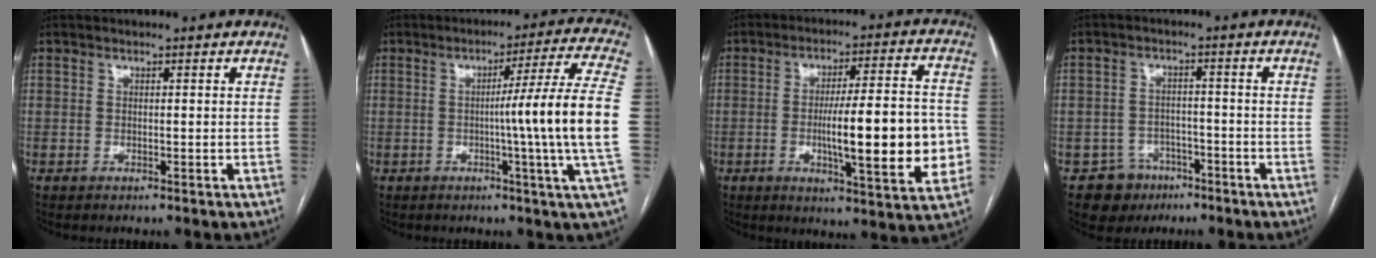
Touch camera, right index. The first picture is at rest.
{"total": 14.4, "force": [-1.1, -3.1, 14.1], "torque": [-0.195, -0.011, -0.022]}
{"total": 16.6, "force": [-2.5, 2.5, 16.2], "torque": [-0.233, 0.007, -0.029]}
{"total": 5.6, "force": [-3.3, 4.5, 0.1], "torque": [0.002, 0.011, -0.049]}